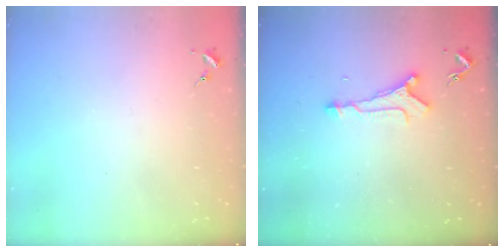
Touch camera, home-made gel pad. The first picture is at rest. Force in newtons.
{"total": 6.9, "press": 6.9, "slide": 0.7}